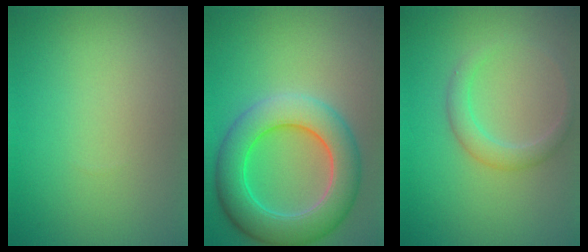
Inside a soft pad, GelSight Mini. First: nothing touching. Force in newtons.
{"total": 7.9, "press": 7.9, "slide": 0.4}
{"total": 2.2, "press": 2.2, "slide": 0.1}